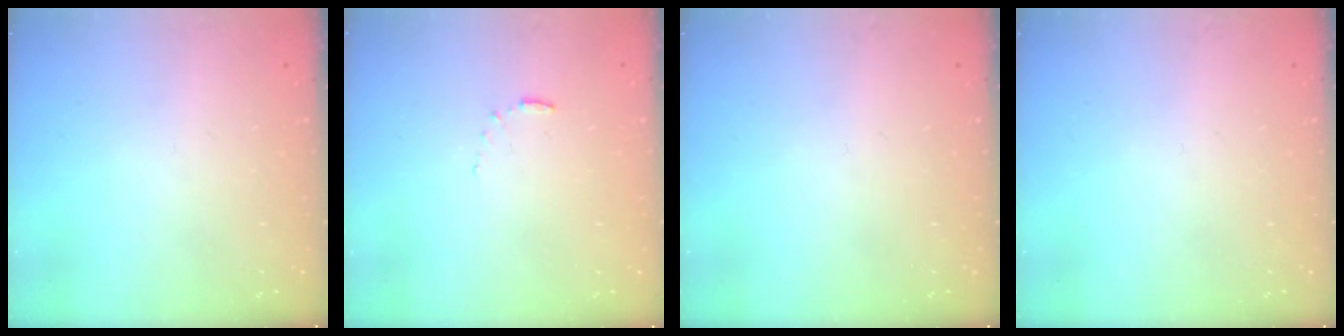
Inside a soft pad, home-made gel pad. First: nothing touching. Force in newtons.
{"total": 3.6, "press": 3.6, "slide": 0.4}
{"total": 0.0}
{"total": 0.0}